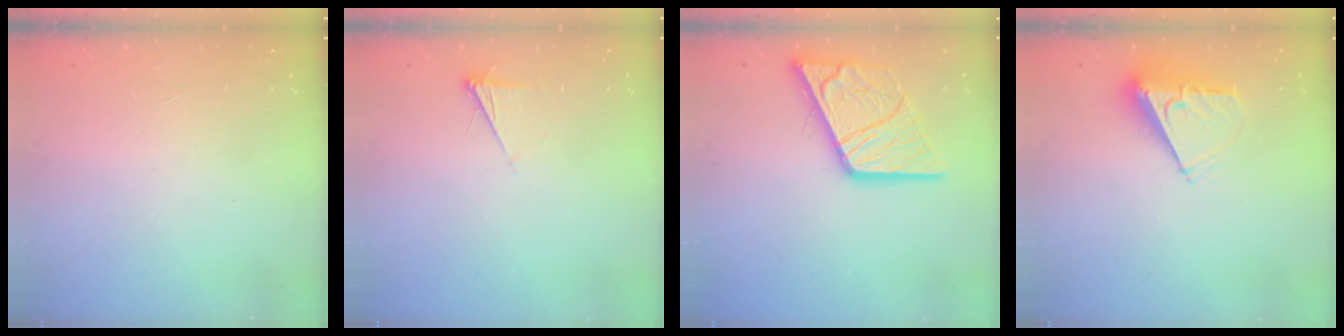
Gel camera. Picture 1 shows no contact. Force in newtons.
{"total": 4.8, "press": 4.7, "slide": 0.6}
{"total": 17.2, "press": 17.1, "slide": 1.8}
{"total": 7.0, "press": 7.0, "slide": 0.3}